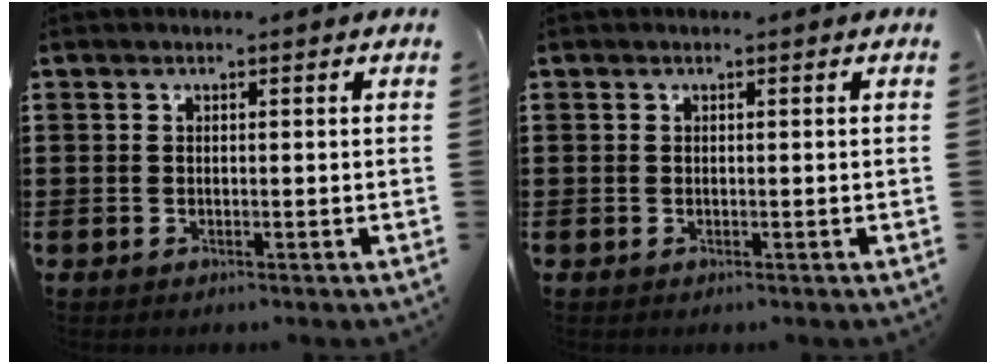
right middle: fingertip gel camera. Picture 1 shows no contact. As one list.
[{"total": 0.0}]